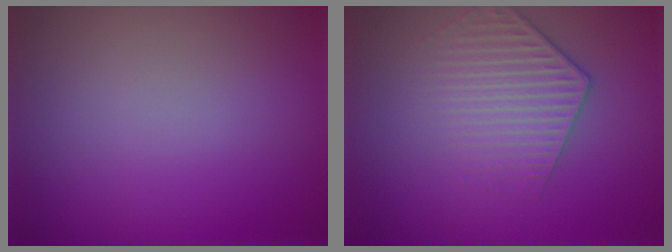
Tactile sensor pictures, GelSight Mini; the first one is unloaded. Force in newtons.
{"total": 3.1, "press": 2.9, "slide": 1.2}